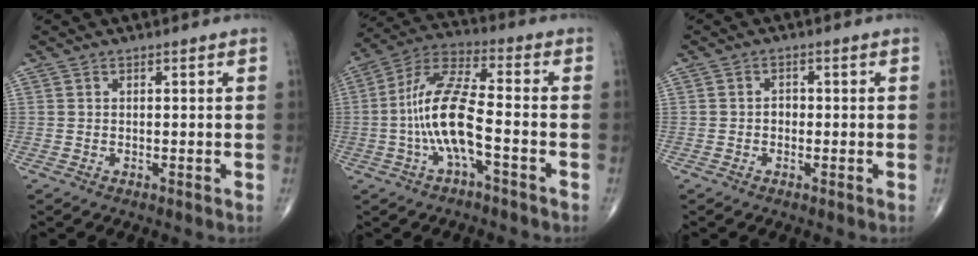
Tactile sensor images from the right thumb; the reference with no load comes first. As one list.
[{"total": 12.8, "force": [-2.9, 3.6, 11.9], "torque": [-0.259, 0.043, -0.058]}, {"total": 1.5, "force": [-0.4, 1.2, 0.8], "torque": [-0.005, 0.005, -0.010]}]